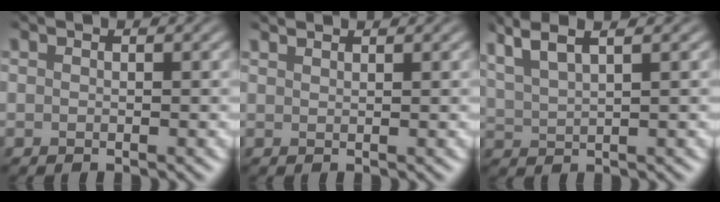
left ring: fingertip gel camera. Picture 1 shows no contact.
{"total": 1.4, "force": [1.3, 0.2, 0.4], "torque": [-0.002, 0.002, 0.014]}
{"total": 4.4, "force": [3.0, 1.0, 3.1], "torque": [-0.057, 0.021, 0.045]}